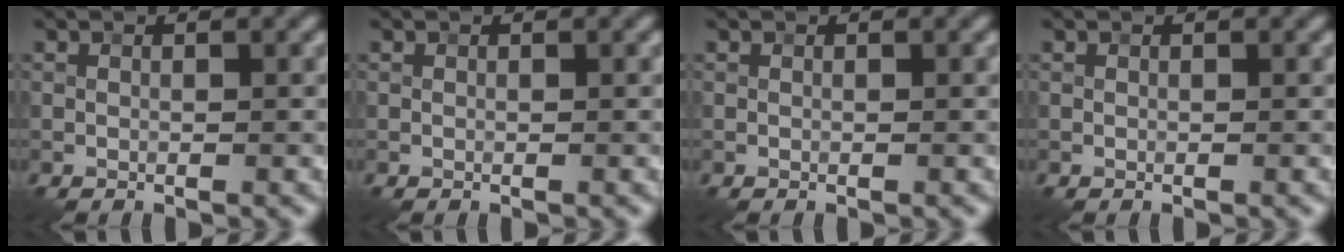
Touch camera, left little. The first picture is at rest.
{"total": 0.0}
{"total": 0.0}
{"total": 0.0}